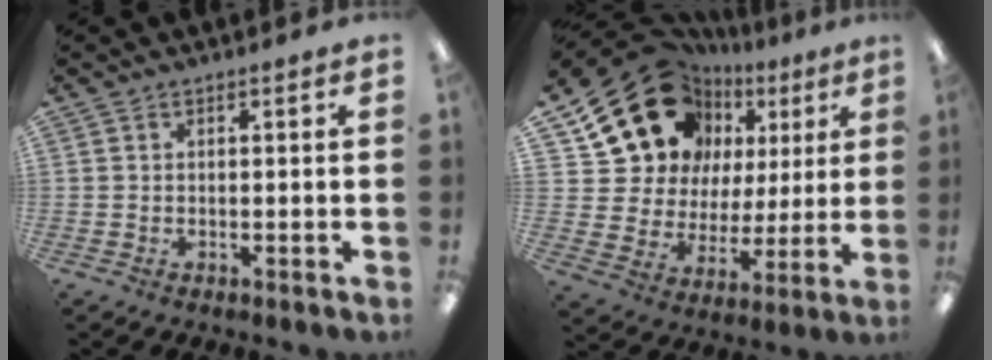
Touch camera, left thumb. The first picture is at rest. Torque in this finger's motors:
{"motor_torque": [0.64, 0.78, 1.40, -1.36, 0.12]}